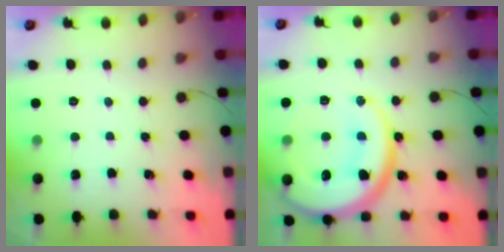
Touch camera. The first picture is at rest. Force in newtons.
{"total": 24.3, "press": 24.2, "slide": 2.4}